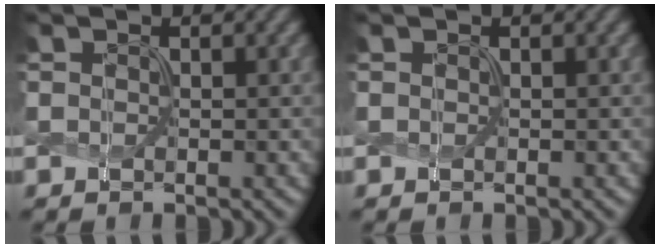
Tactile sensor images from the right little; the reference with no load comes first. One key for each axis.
{"total": 0.0}